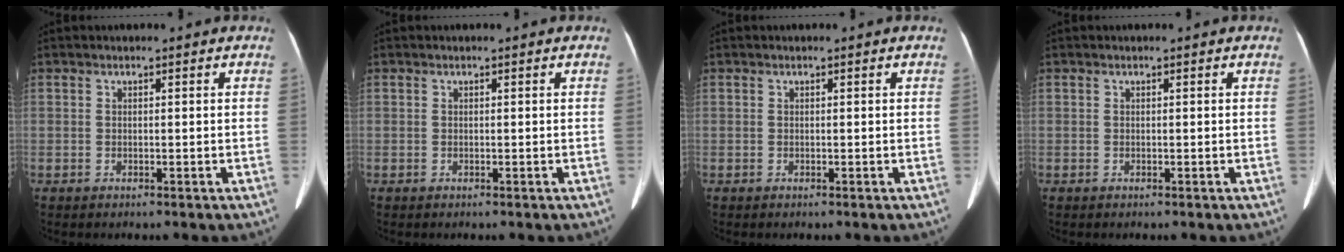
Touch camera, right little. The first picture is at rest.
{"total": 0.0}
{"total": 0.0}
{"total": 0.0}